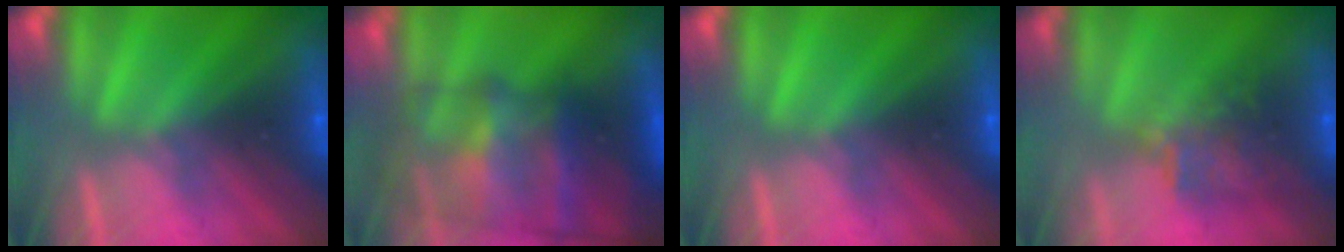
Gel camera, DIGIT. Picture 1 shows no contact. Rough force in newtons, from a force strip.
{"total": 7.8}
{"total": 0.0}
{"total": 3.9}